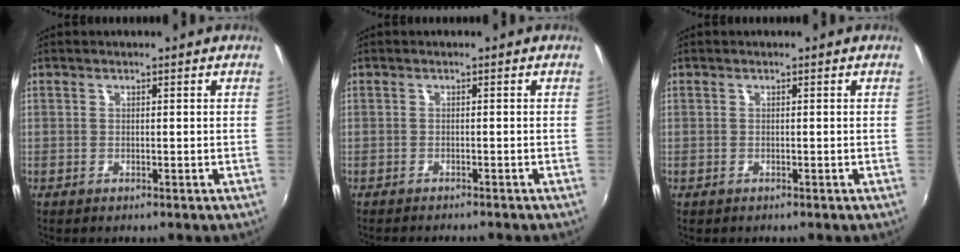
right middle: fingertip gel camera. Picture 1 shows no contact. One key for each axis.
{"total": 3.1, "fx": -2.9, "fy": 0.3, "fz": 1.0, "tx": -0.028, "ty": -0.014, "tz": -0.048}
{"total": 0.0}